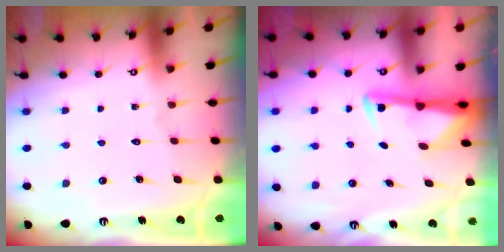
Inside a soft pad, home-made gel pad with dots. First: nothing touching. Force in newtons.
{"total": 3.0, "press": 2.9, "slide": 0.6}